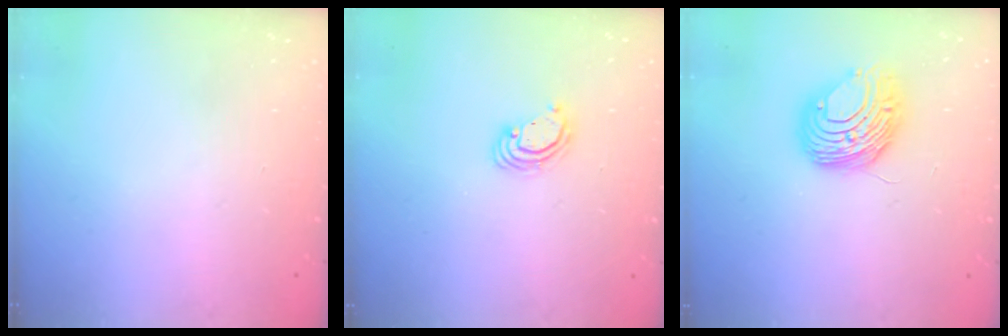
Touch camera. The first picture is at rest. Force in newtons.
{"total": 3.9, "press": 3.9, "slide": 0.2}
{"total": 10.0, "press": 9.9, "slide": 1.2}